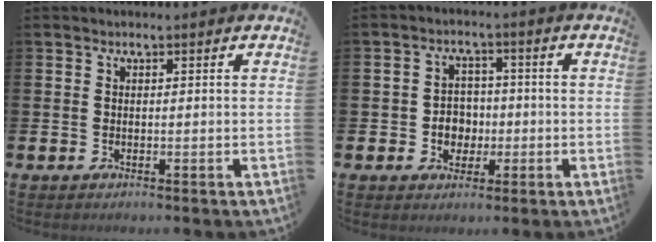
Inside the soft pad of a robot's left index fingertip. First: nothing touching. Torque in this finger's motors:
{"motor_torque": [0.35, 0.47, 0.06, 0.03]}